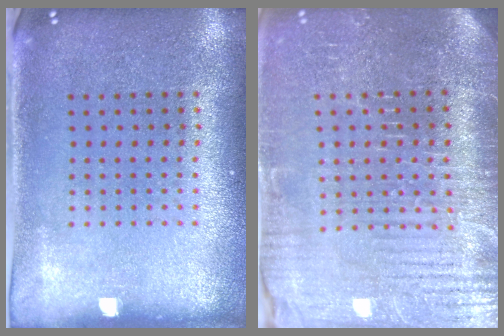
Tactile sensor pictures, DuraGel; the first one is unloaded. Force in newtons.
{"total": 4.5, "press": 4.3, "slide": 1.2}